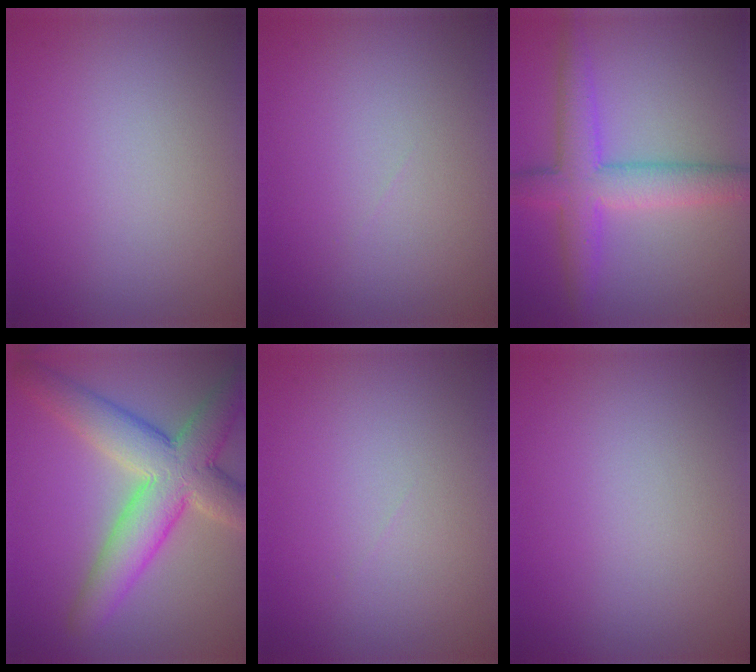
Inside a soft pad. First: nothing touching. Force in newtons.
{"total": 0.0}
{"total": 5.5, "press": 5.5, "slide": 0.1}
{"total": 8.3, "press": 8.3, "slide": 0.5}
{"total": 0.0}
{"total": 0.0}